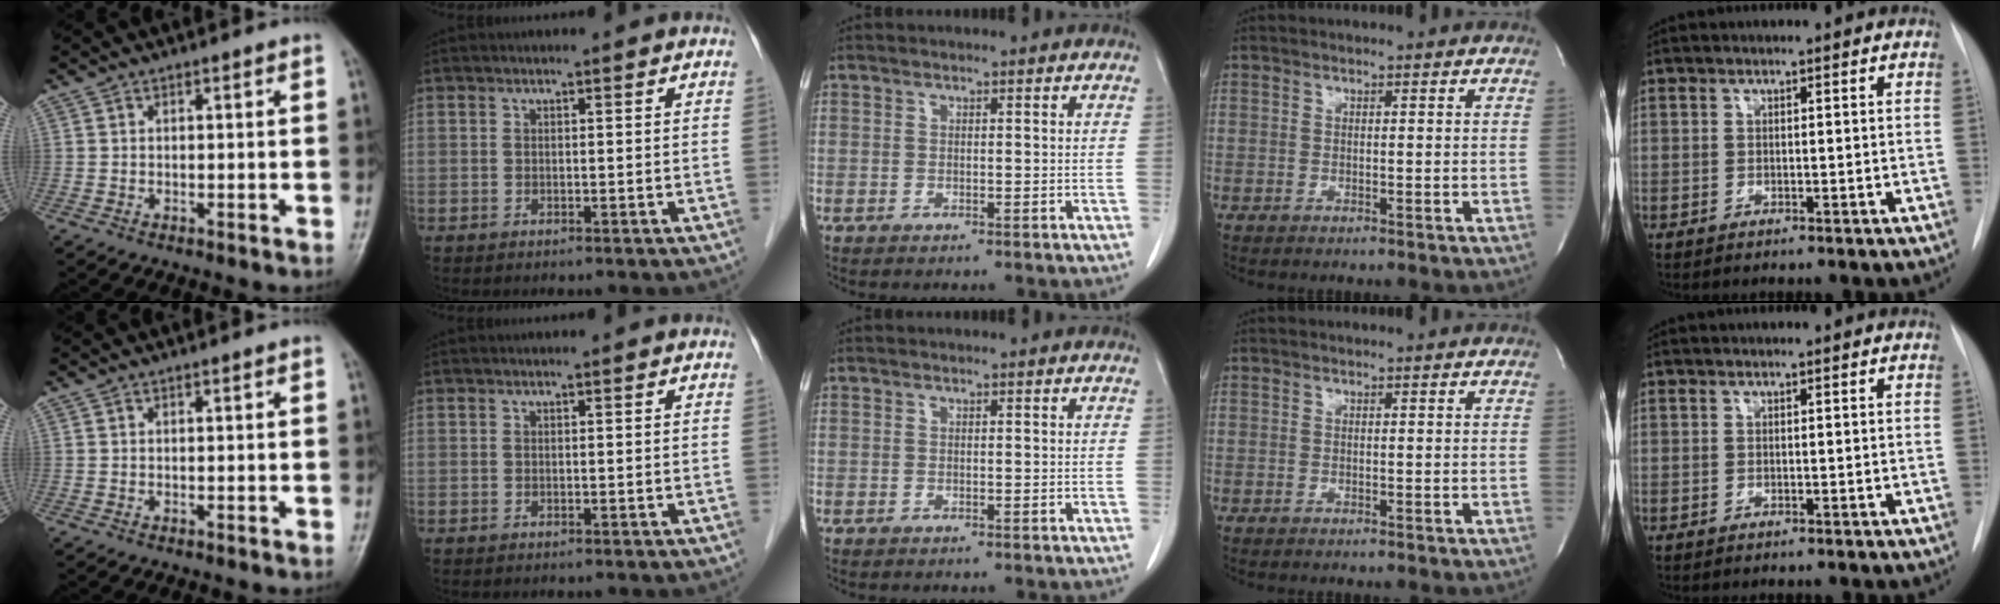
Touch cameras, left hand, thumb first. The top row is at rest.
{}